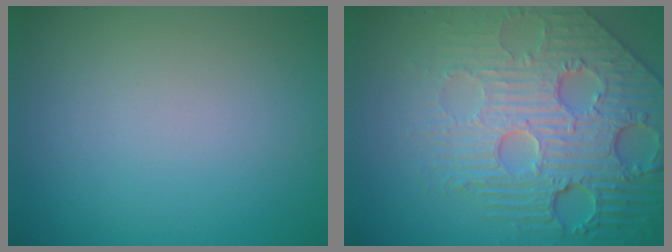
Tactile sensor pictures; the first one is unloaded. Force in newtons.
{"total": 8.6, "press": 6.0, "slide": 6.1}